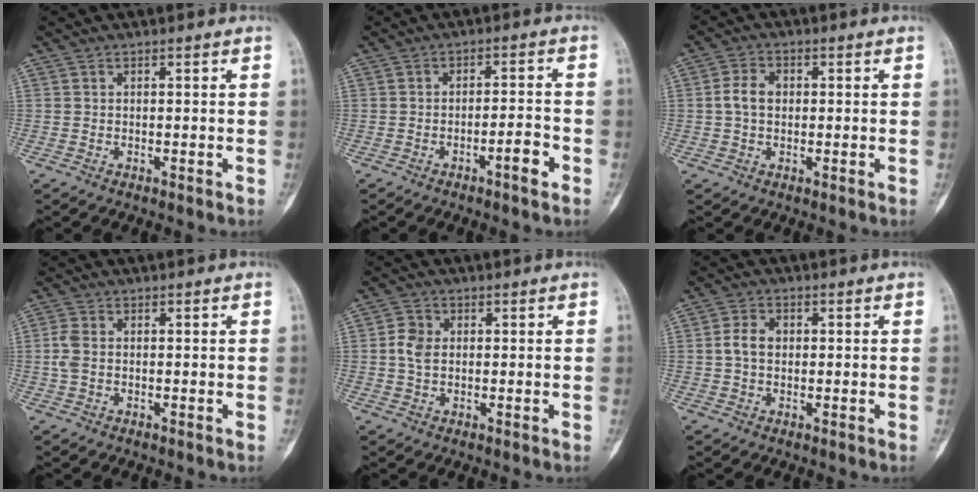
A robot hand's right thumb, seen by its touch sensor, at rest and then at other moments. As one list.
[{"total": 4.4, "force": [-2.4, 0.8, 3.6], "torque": [-0.056, 0.021, -0.039]}, {"total": 4.4, "force": [0.2, 3.2, 3.0], "torque": [-0.059, 0.012, -0.001]}, {"total": 2.9, "force": [-0.1, 1.9, 2.2], "torque": [-0.064, 0.003, -0.006]}, {"total": 3.8, "force": [0.2, 2.8, 2.5], "torque": [-0.047, 0.005, 0.000]}, {"total": 4.0, "force": [0.2, 2.9, 2.8], "torque": [-0.054, 0.010, -0.001]}]